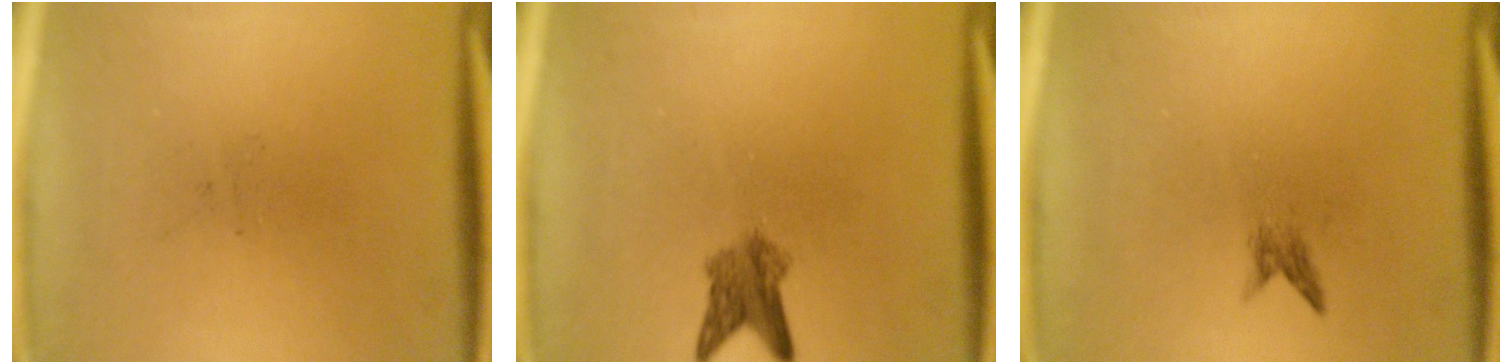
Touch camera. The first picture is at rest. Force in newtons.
{"total": 3.5}
{"total": 0.9}